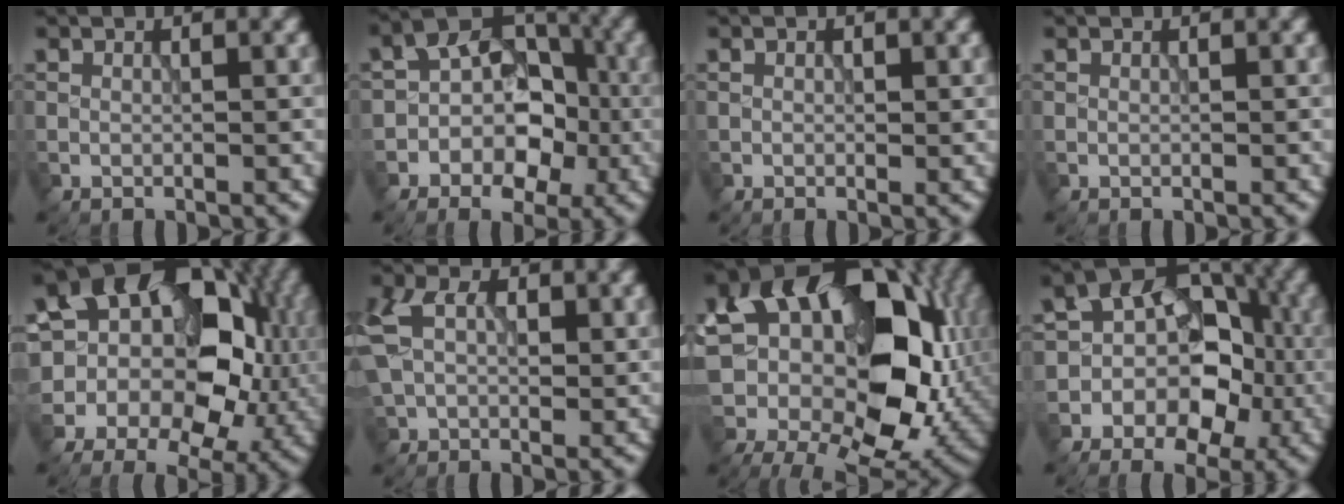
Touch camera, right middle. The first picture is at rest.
{"total": 7.5, "force": [-1.9, 5.5, 4.8], "torque": [-0.036, 0.010, -0.040]}
{"total": 0.8, "force": [0.1, 0.5, 0.6], "torque": [-0.008, 0.000, 0.002]}
{"total": 0.0}
{"total": 17.5, "force": [2.6, 13.4, 11.0], "torque": [-0.176, 0.025, 0.038]}
{"total": 6.1, "force": [1.3, 4.3, 4.1], "torque": [-0.096, 0.008, 0.022]}
{"total": 21.1, "force": [2.8, 15.6, 13.9], "torque": [-0.265, 0.009, 0.082]}
{"total": 10.5, "force": [-2.1, 8.7, 5.6], "torque": [-0.051, 0.024, -0.055]}